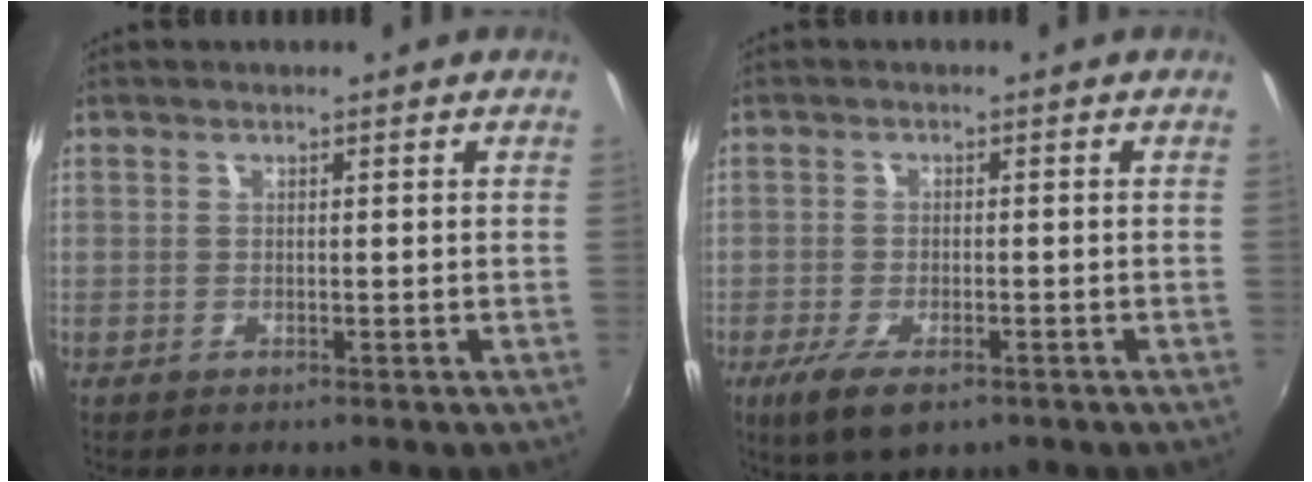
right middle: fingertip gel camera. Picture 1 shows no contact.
{"total": 7.0, "force": [-4.1, 2.4, 5.0], "torque": [-0.115, -0.026, -0.071]}